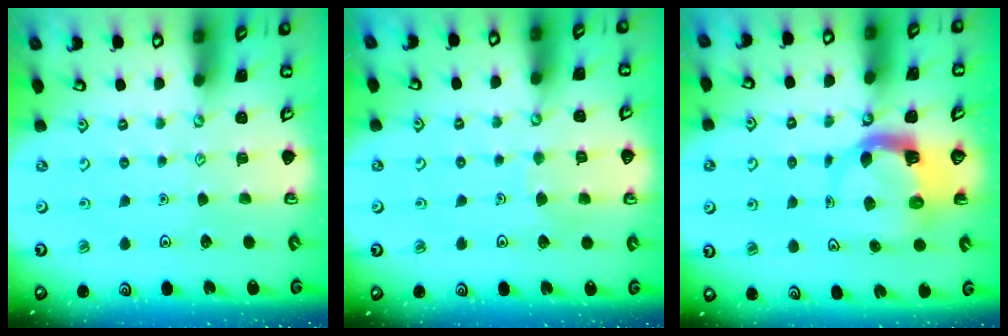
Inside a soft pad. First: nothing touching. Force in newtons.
{"total": 4.7, "press": 4.7, "slide": 0.4}
{"total": 4.4, "press": 4.3, "slide": 0.8}